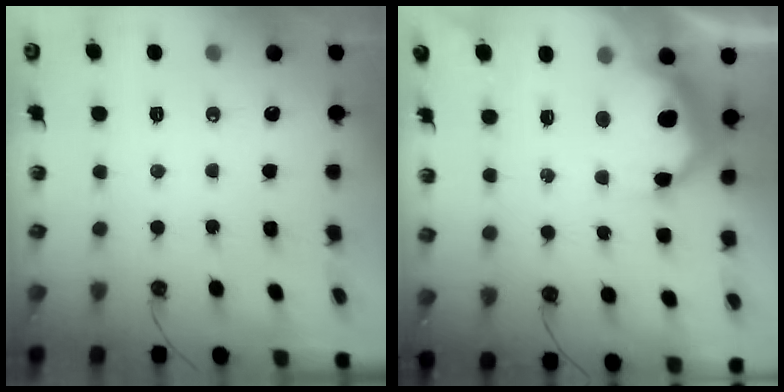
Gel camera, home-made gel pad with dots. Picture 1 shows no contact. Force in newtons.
{"total": 18.5, "press": 18.4, "slide": 1.4}